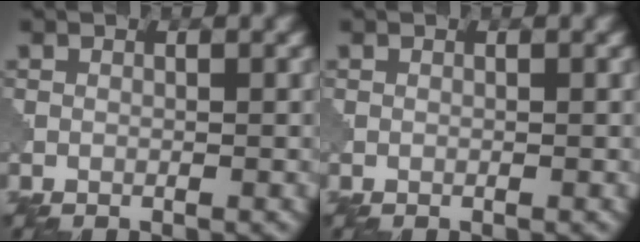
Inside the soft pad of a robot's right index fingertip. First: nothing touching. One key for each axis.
{"total": 0.0}